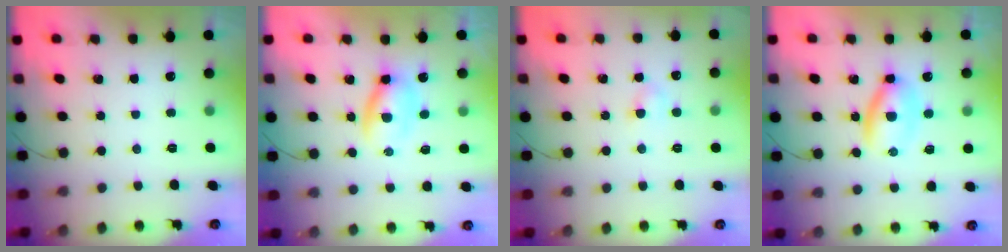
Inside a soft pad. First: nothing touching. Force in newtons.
{"total": 4.3, "press": 4.2, "slide": 0.8}
{"total": 2.8, "press": 2.6, "slide": 1.0}
{"total": 5.4, "press": 5.4, "slide": 0.9}